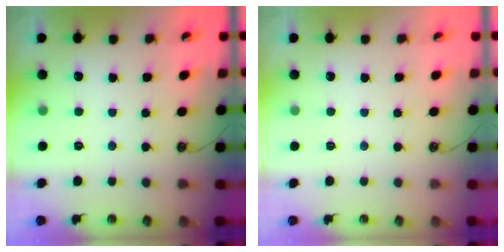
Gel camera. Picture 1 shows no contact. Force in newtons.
{"total": 0.0}